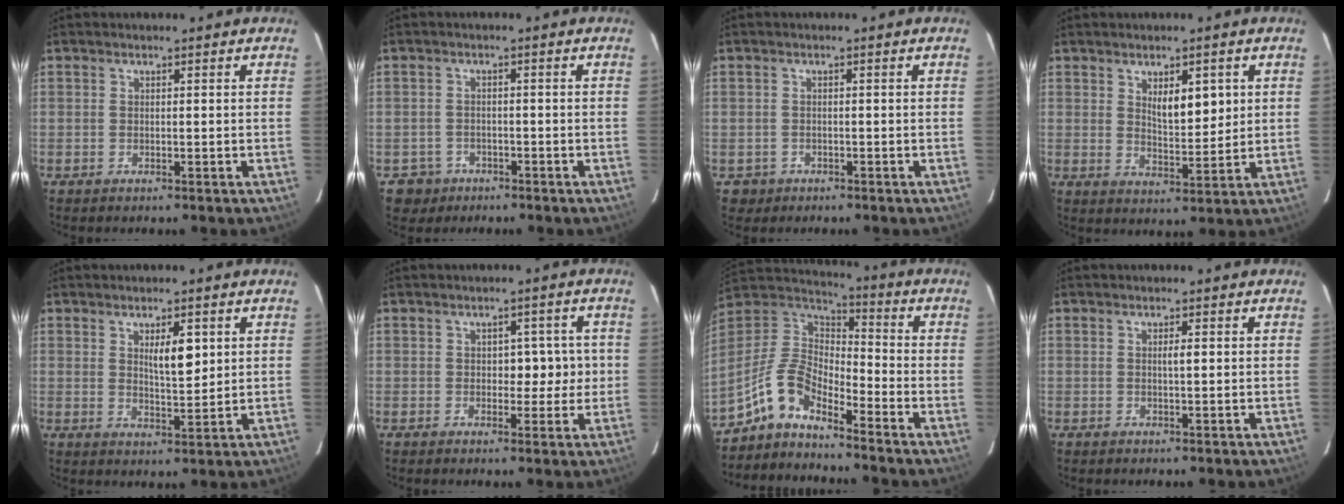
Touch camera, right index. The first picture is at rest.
{"total": 3.6, "force": [-1.8, 3.1, -0.5], "torque": [0.008, 0.013, -0.028]}
{"total": 2.2, "force": [-0.9, 2.0, -0.2], "torque": [0.000, 0.009, -0.013]}
{"total": 5.9, "force": [2.1, 2.2, 5.0], "torque": [-0.082, -0.007, 0.041]}
{"total": 4.9, "force": [1.8, 1.3, 4.4], "torque": [-0.073, -0.004, 0.033]}
{"total": 4.4, "force": [0.1, 3.0, 3.2], "torque": [-0.025, 0.018, 0.005]}
{"total": 9.1, "force": [-7.1, 2.7, 5.1], "torque": [-0.123, 0.028, -0.141]}
{"total": 1.2, "force": [0.2, 0.1, 1.2], "torque": [-0.022, 0.001, 0.003]}